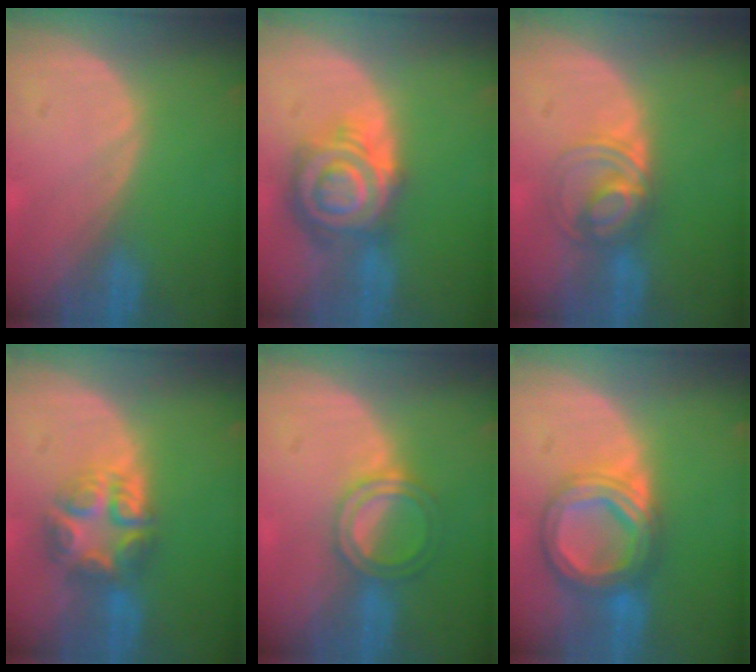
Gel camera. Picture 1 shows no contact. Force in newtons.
{"total": 9.1, "press": 9.0, "slide": 0.5}
{"total": 5.5, "press": 5.5, "slide": 0.6}
{"total": 7.7, "press": 6.7, "slide": 3.7}
{"total": 5.0, "press": 4.6, "slide": 1.9}
{"total": 8.4, "press": 8.4, "slide": 0.8}